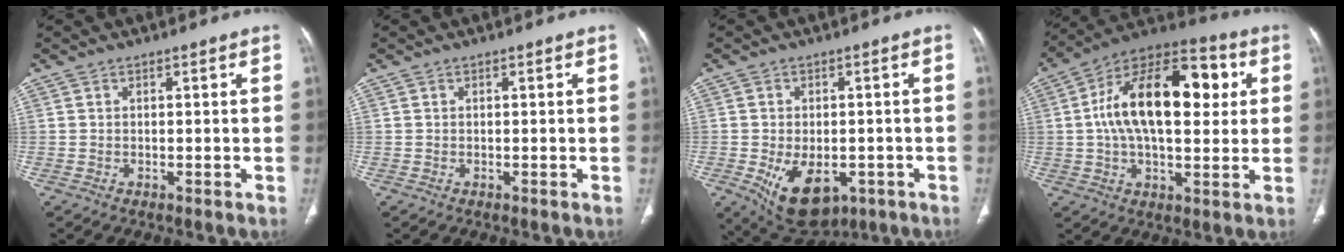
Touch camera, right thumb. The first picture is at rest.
{"total": 0.0}
{"total": 12.1, "force": [-4.5, 7.5, 8.4], "torque": [-0.118, 0.002, -0.049]}
{"total": 22.7, "force": [3.8, 11.8, 19.0], "torque": [-0.293, 0.024, 0.049]}